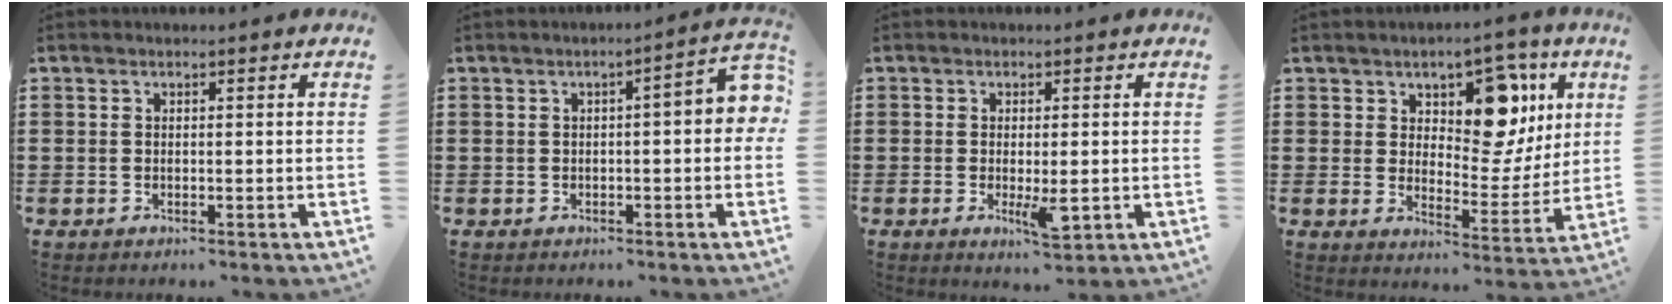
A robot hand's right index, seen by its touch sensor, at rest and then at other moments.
{"total": 4.3, "force": [-0.1, 0.9, 4.3], "torque": [-0.058, -0.001, -0.007]}
{"total": 4.5, "force": [-1.0, 1.2, 4.2], "torque": [-0.088, -0.014, -0.019]}
{"total": 10.4, "force": [5.6, 5.9, 6.5], "torque": [-0.101, -0.024, 0.094]}